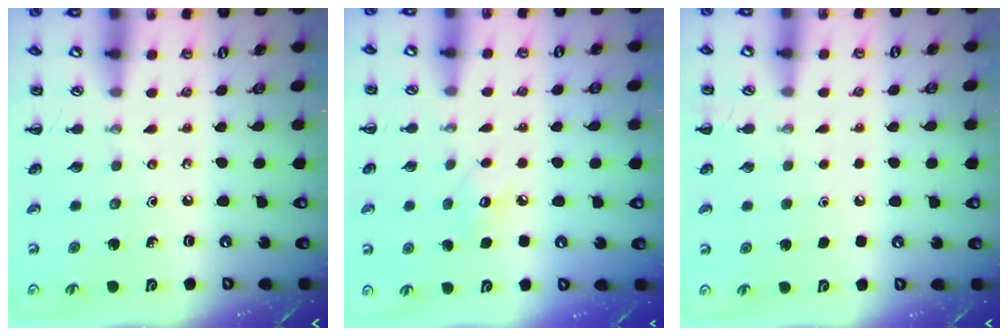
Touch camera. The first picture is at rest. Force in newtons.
{"total": 7.5, "press": 7.2, "slide": 1.8}
{"total": 1.8, "press": 1.8, "slide": 0.1}